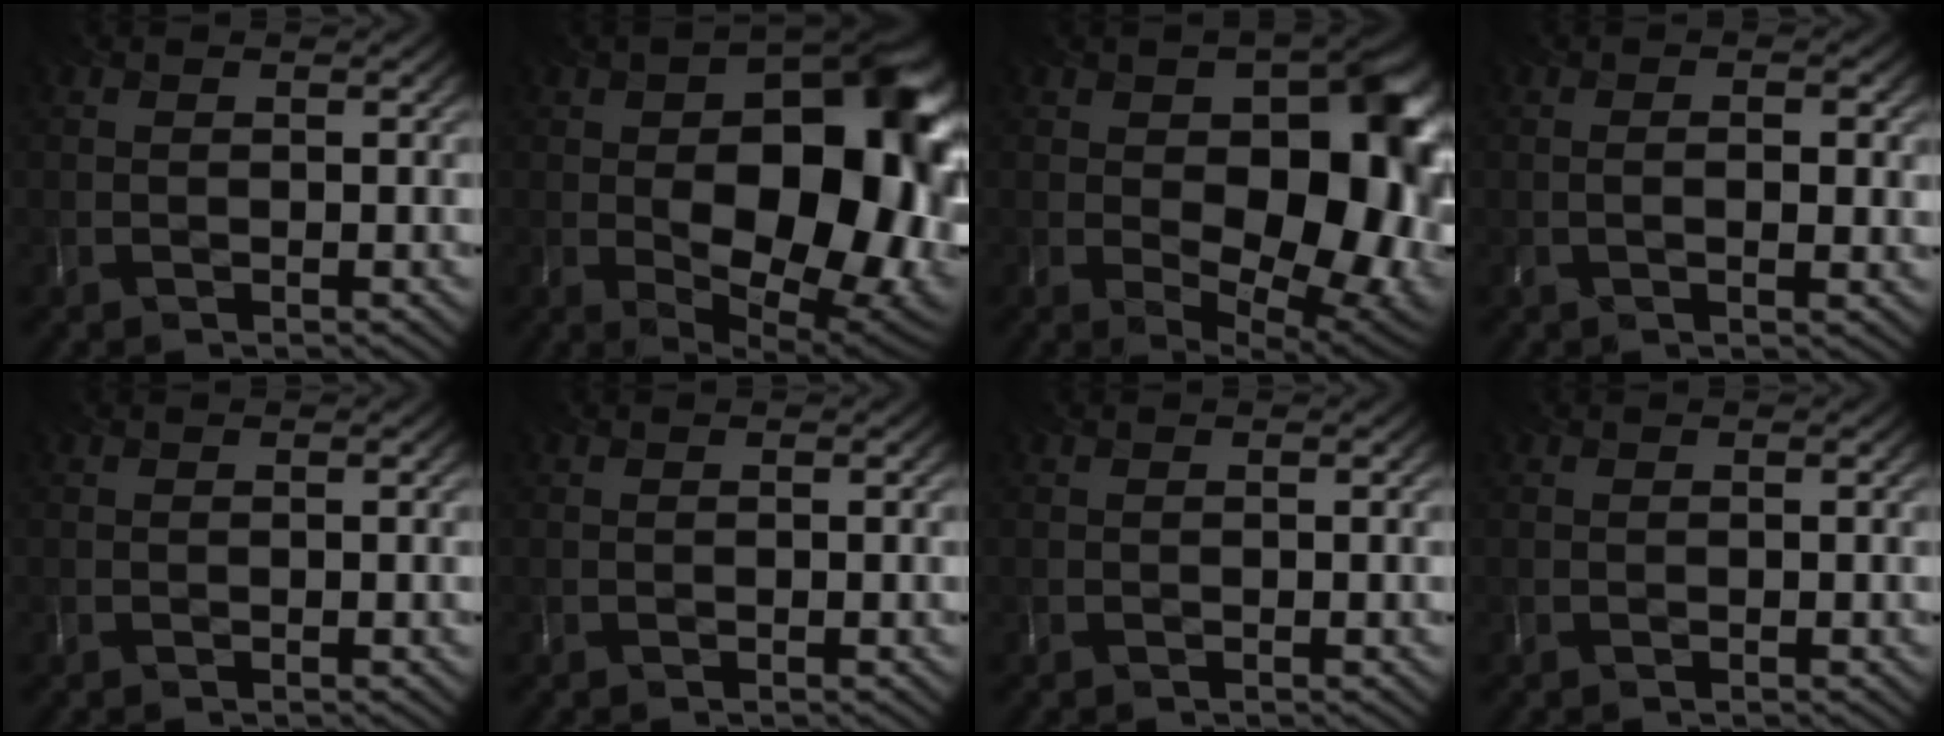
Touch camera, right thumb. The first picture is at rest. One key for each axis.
{"total": 17.3, "fx": -0.9, "fy": 10.2, "fz": 13.9, "tx": -0.179, "ty": -0.029, "tz": 0.004}
{"total": 15.7, "fx": -0.1, "fy": 9.4, "fz": 12.6, "tx": -0.167, "ty": -0.035, "tz": 0.023}
{"total": 2.2, "fx": 0.1, "fy": 0.7, "fz": 2.1, "tx": -0.025, "ty": -0.006, "tz": 0.004}
{"total": 0.0}
{"total": 0.0}
{"total": 0.0}
{"total": 0.0}